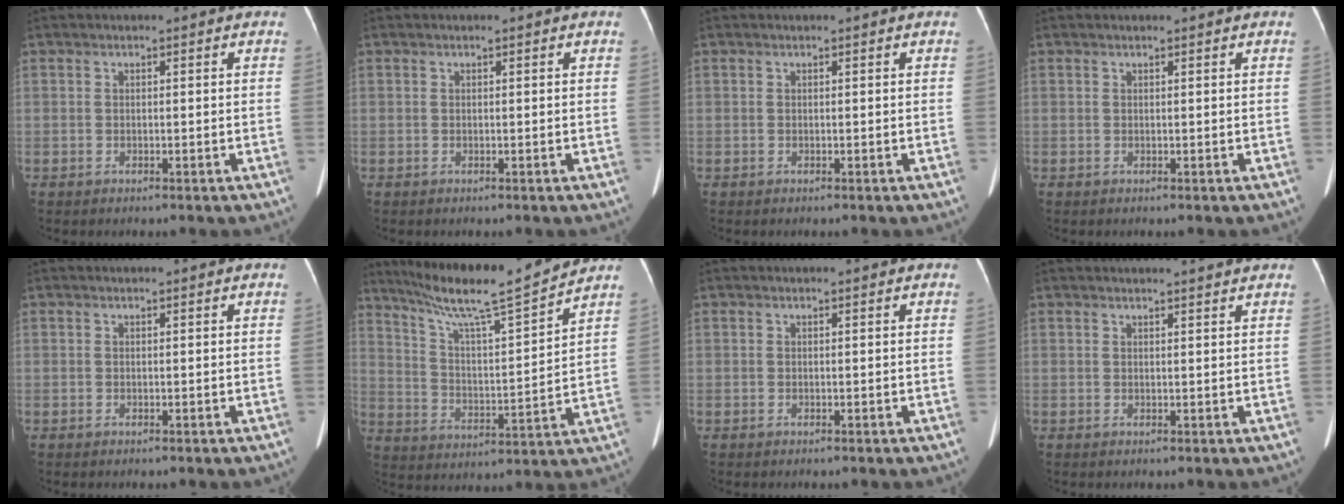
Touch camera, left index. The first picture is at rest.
{"total": 0.0}
{"total": 0.0}
{"total": 0.5, "force": [0.5, 0.0, 0.1], "torque": [-0.002, 0.008, 0.009]}
{"total": 0.0}
{"total": 15.5, "force": [13.8, -1.0, 6.9], "torque": [-0.125, -0.008, 0.229]}
{"total": 0.0}
{"total": 3.8, "force": [3.6, -0.4, 1.0], "torque": [-0.012, 0.006, 0.038]}